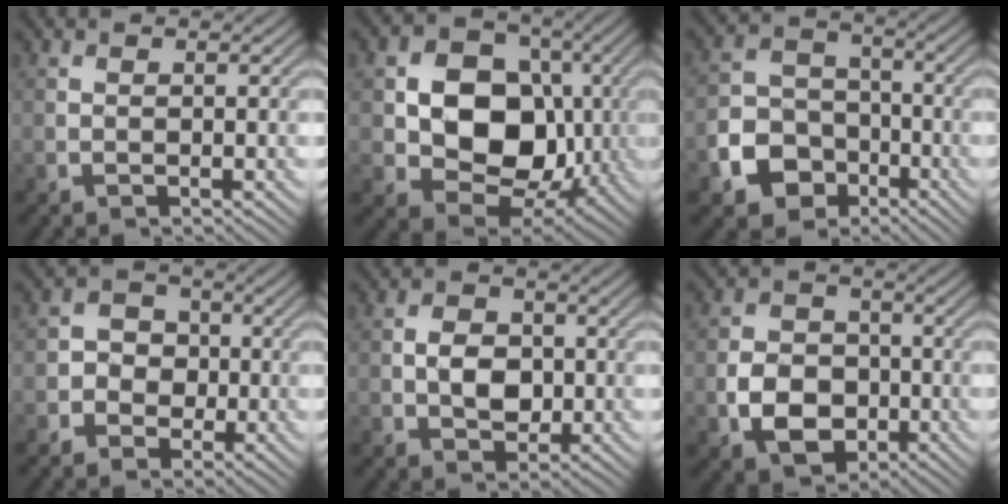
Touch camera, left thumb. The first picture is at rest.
{"total": 12.1, "force": [0.0, 9.6, 7.4], "torque": [-0.142, -0.003, -0.013]}
{"total": 8.3, "force": [-4.1, 6.4, 3.3], "torque": [-0.079, -0.021, -0.090]}
{"total": 4.0, "force": [-1.2, 3.7, 1.0], "torque": [-0.005, 0.009, -0.041]}
{"total": 4.0, "force": [-0.5, 3.0, 2.6], "torque": [-0.047, -0.004, -0.014]}
{"total": 6.5, "force": [-2.2, 5.1, 3.5], "torque": [-0.068, -0.007, -0.048]}